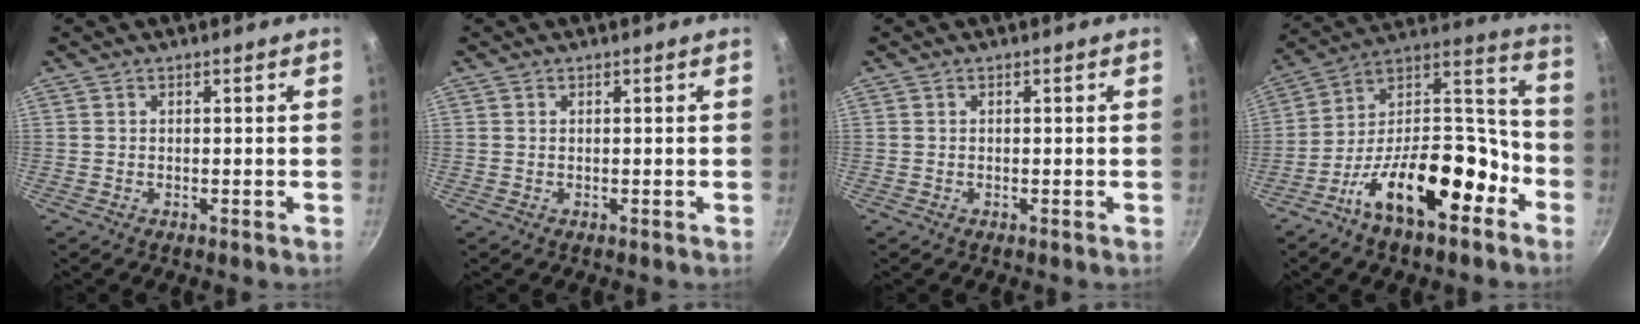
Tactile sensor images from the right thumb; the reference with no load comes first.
{"total": 0.0}
{"total": 0.0}
{"total": 22.3, "force": [-11.0, 10.6, 16.3], "torque": [-0.213, 0.091, -0.195]}